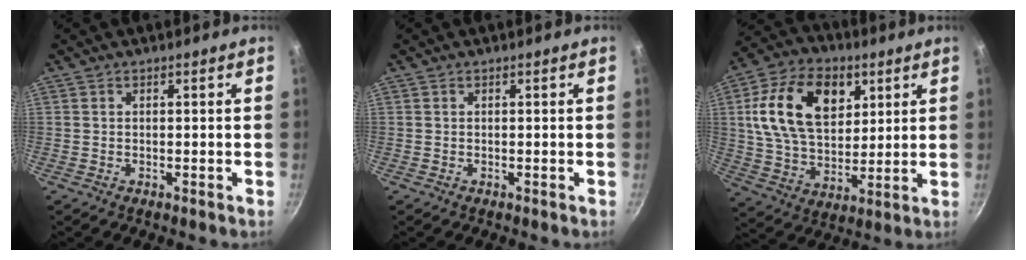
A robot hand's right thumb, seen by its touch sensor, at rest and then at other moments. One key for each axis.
{"total": 0.0}
{"total": 19.5, "fx": 6.2, "fy": 12.8, "fz": 13.4, "tx": -0.218, "ty": -0.009, "tz": 0.106}